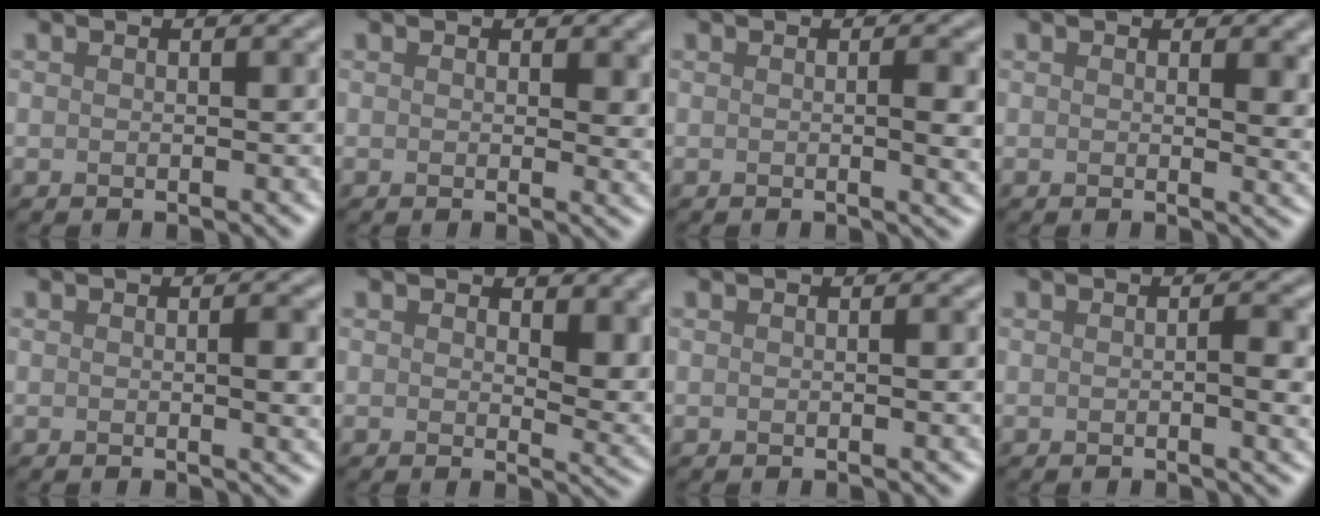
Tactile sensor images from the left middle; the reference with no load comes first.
{"total": 2.2, "force": [0.6, 1.2, 1.7], "torque": [-0.017, -0.003, 0.006]}
{"total": 2.7, "force": [0.0, 0.6, 2.6], "torque": [-0.032, -0.004, -0.001]}
{"total": 2.7, "force": [0.8, 1.0, 2.4], "torque": [-0.022, -0.003, 0.012]}
{"total": 2.3, "force": [0.1, 0.5, 2.3], "torque": [-0.029, -0.002, -0.001]}
{"total": 4.8, "force": [1.7, 2.6, 3.6], "torque": [-0.044, -0.011, 0.029]}
{"total": 0.8, "force": [0.0, 0.1, 0.8], "torque": [-0.011, 0.001, 0.000]}
{"total": 2.4, "force": [-0.1, 0.4, 2.4], "torque": [-0.036, -0.001, -0.003]}